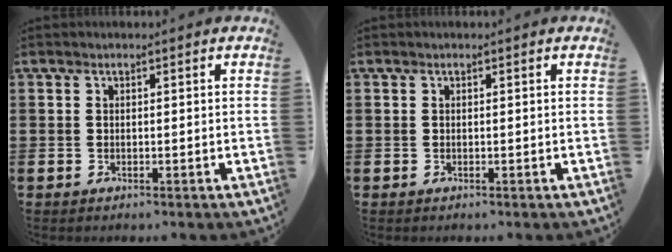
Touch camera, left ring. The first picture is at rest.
{"total": 0.0}